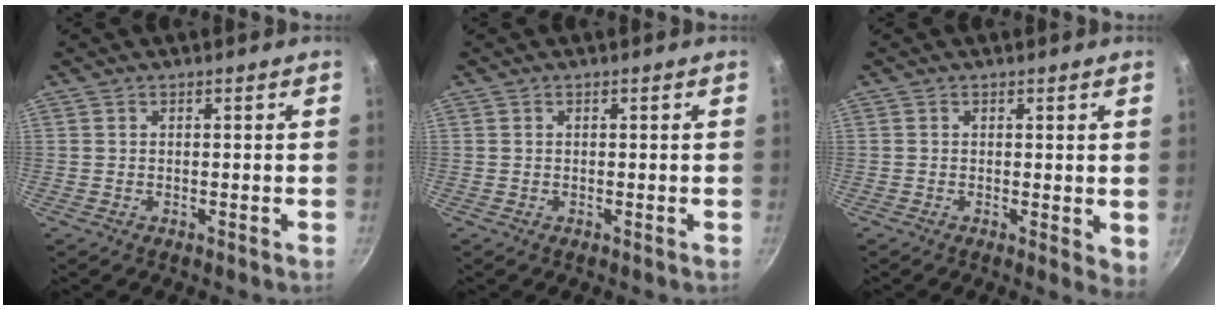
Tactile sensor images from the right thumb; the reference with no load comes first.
{"total": 0.0}
{"total": 3.0, "force": [0.4, 1.3, 2.6], "torque": [-0.029, -0.008, 0.005]}